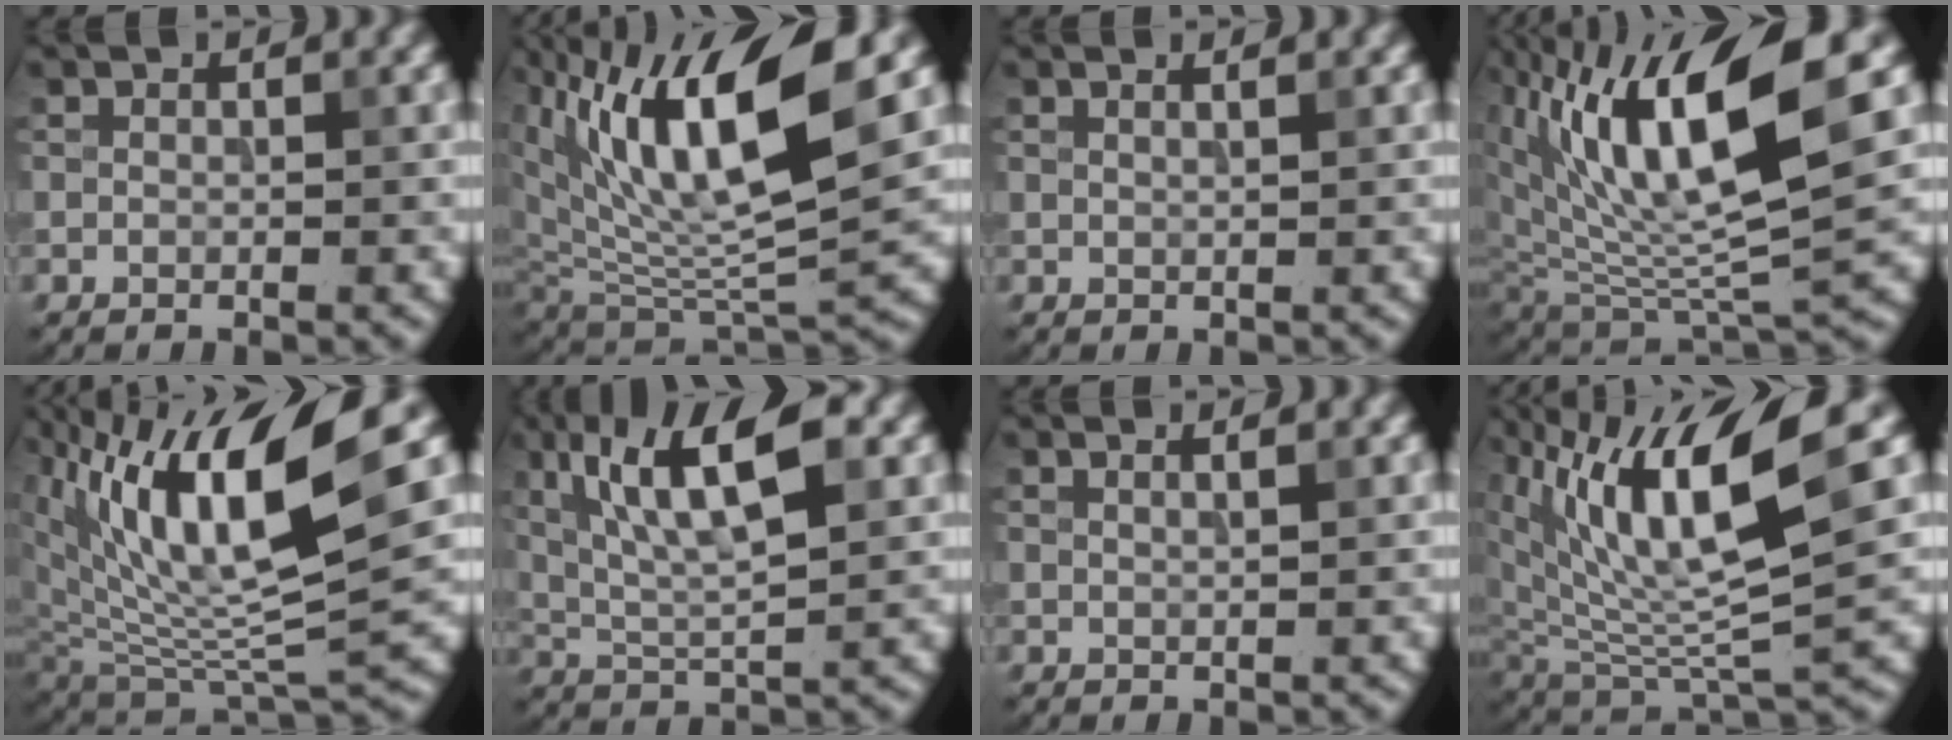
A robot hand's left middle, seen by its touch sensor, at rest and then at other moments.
{"total": 12.2, "force": [5.6, 4.4, 9.9], "torque": [-0.175, -0.004, 0.111]}
{"total": 1.8, "force": [1.1, 0.8, 1.2], "torque": [0.004, 0.002, -0.006]}
{"total": 11.9, "force": [4.7, 3.7, 10.3], "torque": [-0.183, -0.004, 0.093]}
{"total": 12.9, "force": [5.8, 3.8, 10.9], "torque": [-0.199, 0.003, 0.114]}
{"total": 9.3, "force": [3.7, 2.9, 8.1], "torque": [-0.142, 0.012, 0.065]}
{"total": 2.1, "force": [1.3, 0.9, 1.4], "torque": [0.004, 0.003, -0.008]}
{"total": 11.6, "force": [5.4, 3.3, 9.7], "torque": [-0.180, 0.002, 0.105]}